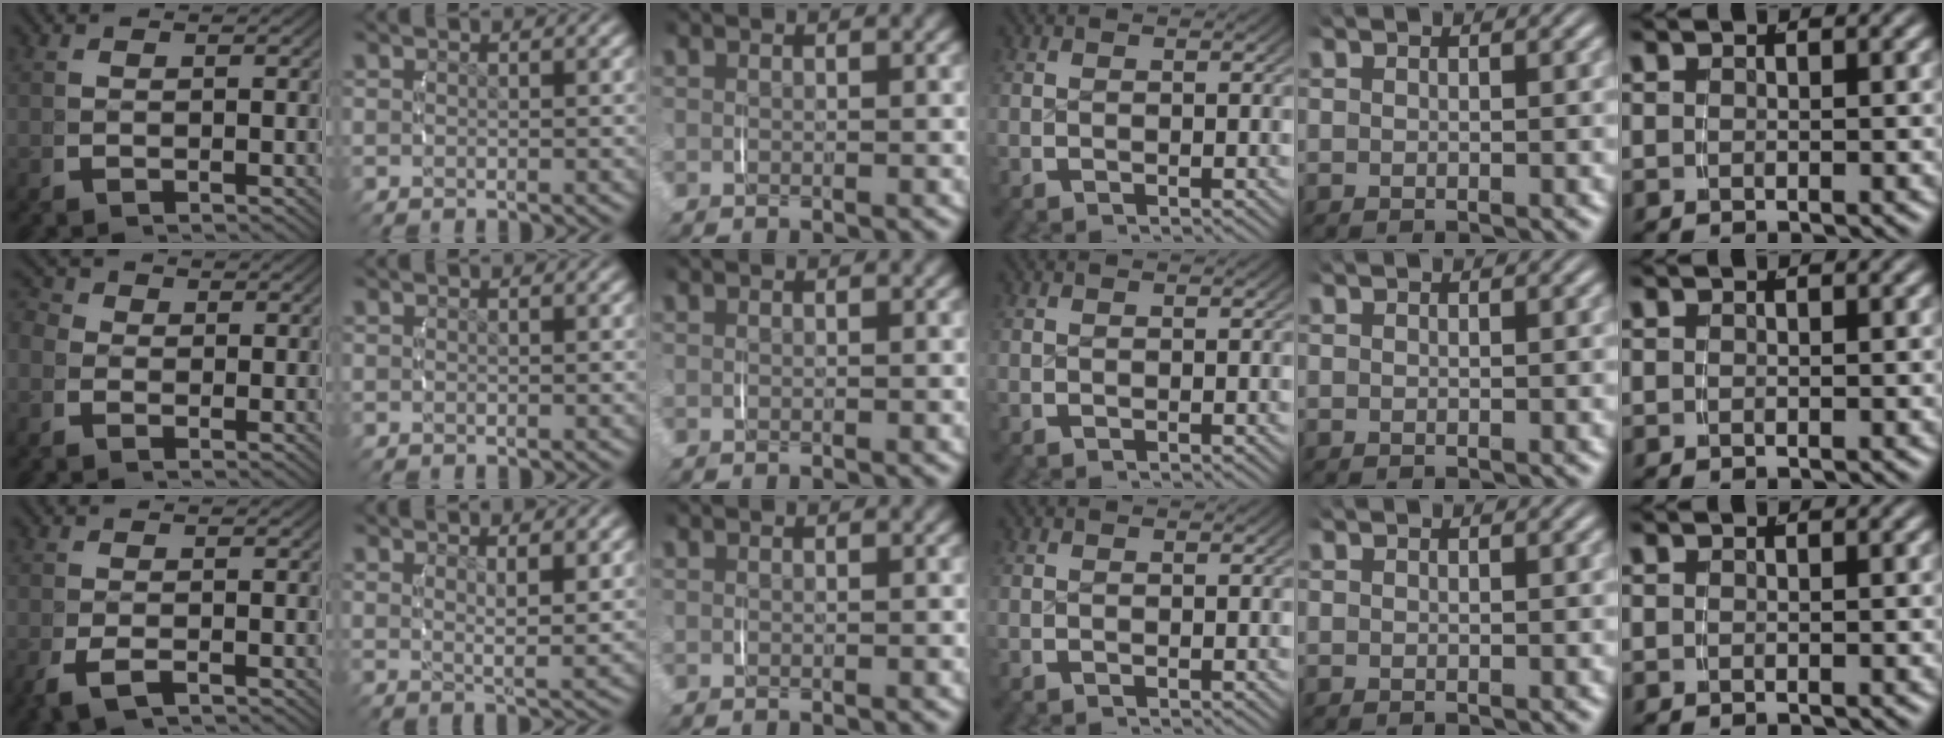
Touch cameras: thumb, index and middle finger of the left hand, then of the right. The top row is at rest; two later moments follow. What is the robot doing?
{"motion": "lift_and_place", "object": "toothpaste"}